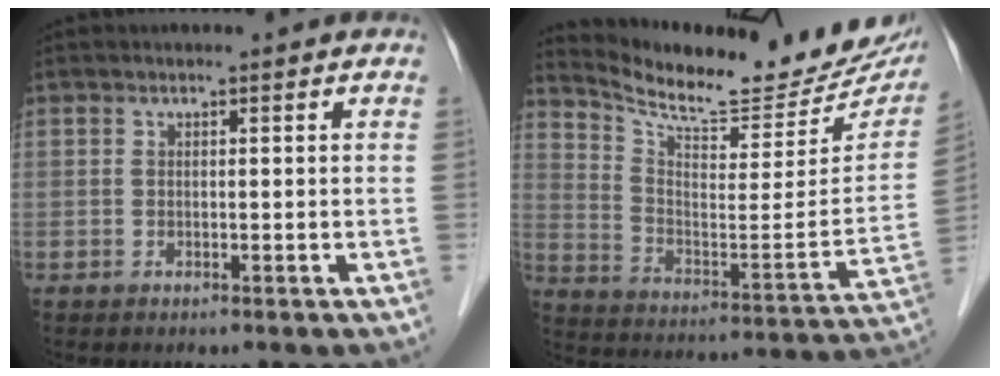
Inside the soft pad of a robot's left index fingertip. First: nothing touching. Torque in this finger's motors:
{"motor_torque": [-1.07, -1.07, 0.01, 0.01]}